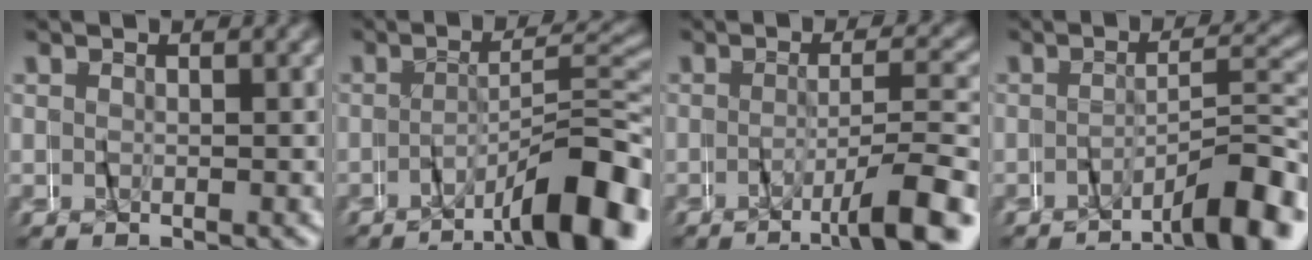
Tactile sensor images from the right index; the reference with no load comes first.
{"total": 8.7, "force": [-5.7, 1.2, 6.4], "torque": [-0.084, 0.007, -0.091]}
{"total": 6.2, "force": [-4.3, 0.0, 4.4], "torque": [-0.068, -0.001, -0.074]}
{"total": 5.9, "force": [-4.6, 0.4, 3.8], "torque": [-0.050, 0.004, -0.076]}